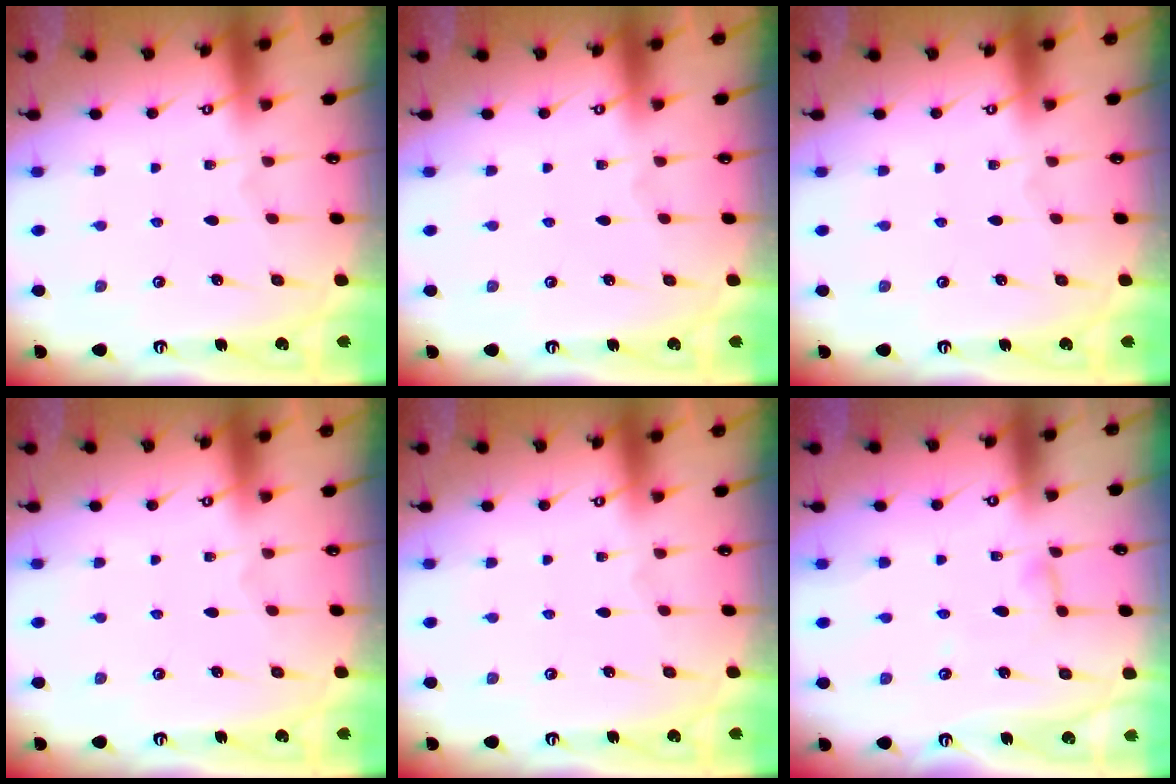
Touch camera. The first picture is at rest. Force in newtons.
{"total": 0.0}
{"total": 0.0}
{"total": 0.0}
{"total": 0.0}
{"total": 3.5, "press": 3.5, "slide": 0.2}